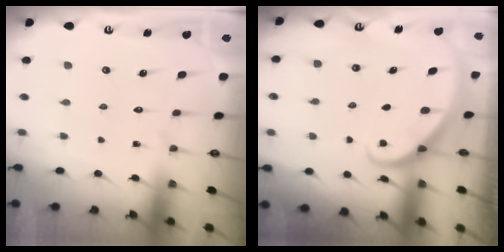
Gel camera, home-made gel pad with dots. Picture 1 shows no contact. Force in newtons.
{"total": 1.9, "press": 1.9, "slide": 0.1}